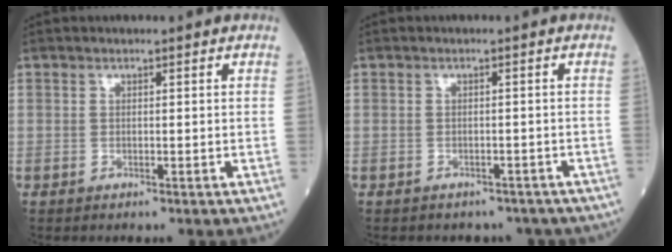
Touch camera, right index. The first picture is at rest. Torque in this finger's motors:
{"motor_torque": [1.00, -1.14, 0.11, 0.04]}